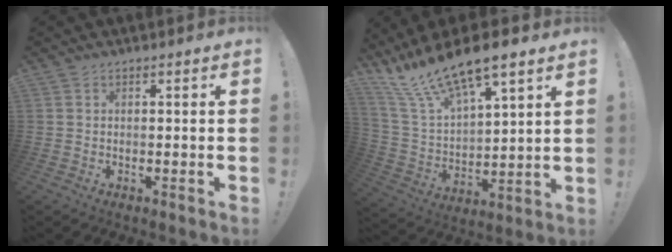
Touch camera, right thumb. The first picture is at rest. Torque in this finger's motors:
{"motor_torque": [0.63, 0.99, 0.44, 0.44, 0.29]}